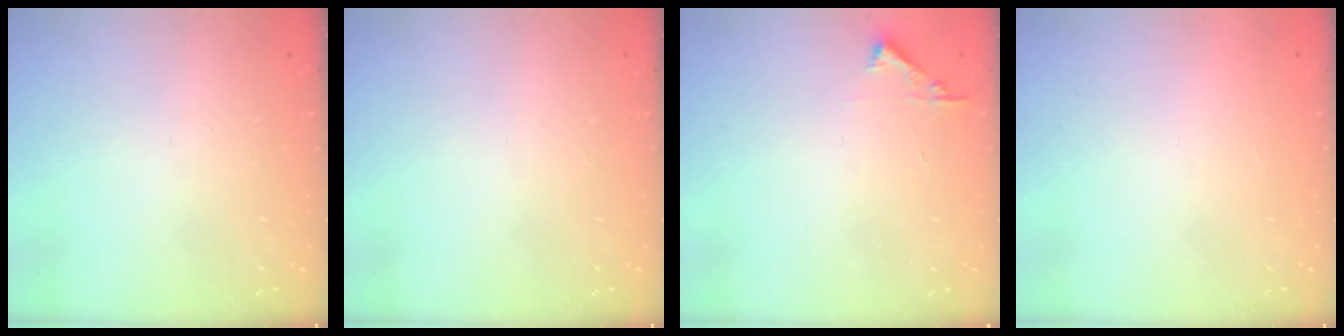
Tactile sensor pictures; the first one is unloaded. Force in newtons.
{"total": 0.0}
{"total": 4.4, "press": 4.4, "slide": 0.4}
{"total": 1.7, "press": 1.6, "slide": 0.1}